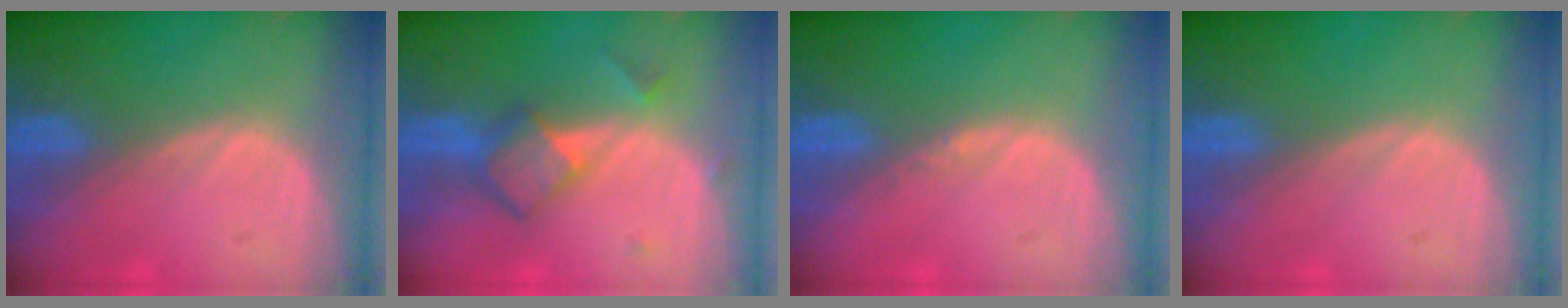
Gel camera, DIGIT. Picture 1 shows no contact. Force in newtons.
{"total": 5.9, "press": 5.1, "slide": 3.1}
{"total": 0.6, "press": 0.5, "slide": 0.4}
{"total": 0.0}